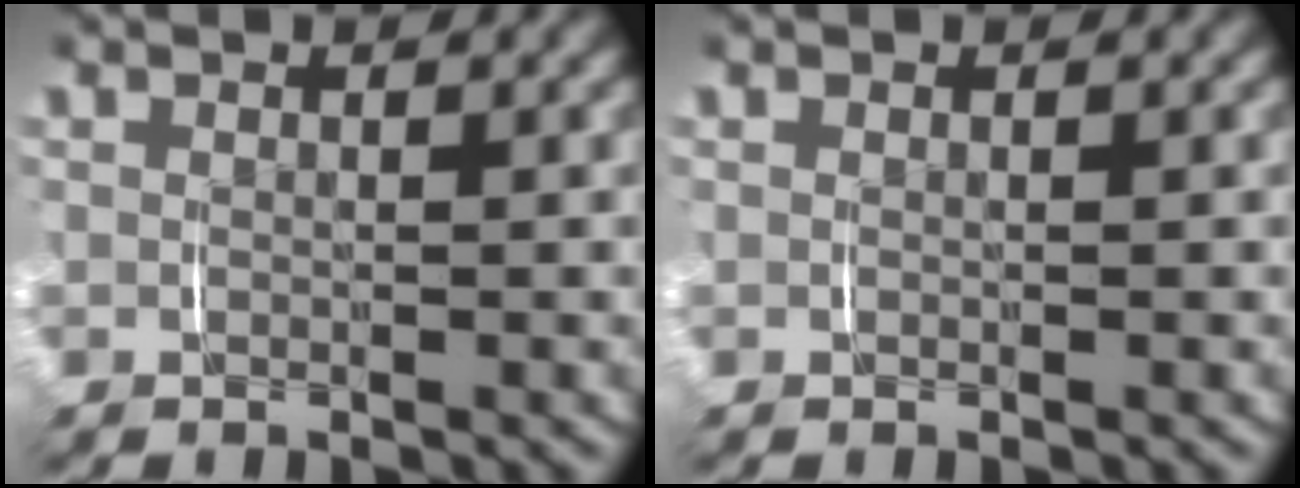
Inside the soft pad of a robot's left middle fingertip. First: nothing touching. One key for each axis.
{"total": 0.0}